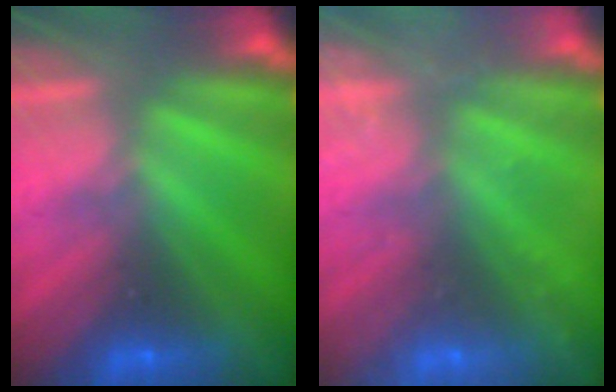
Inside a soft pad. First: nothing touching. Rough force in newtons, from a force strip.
{"total": 2.6}